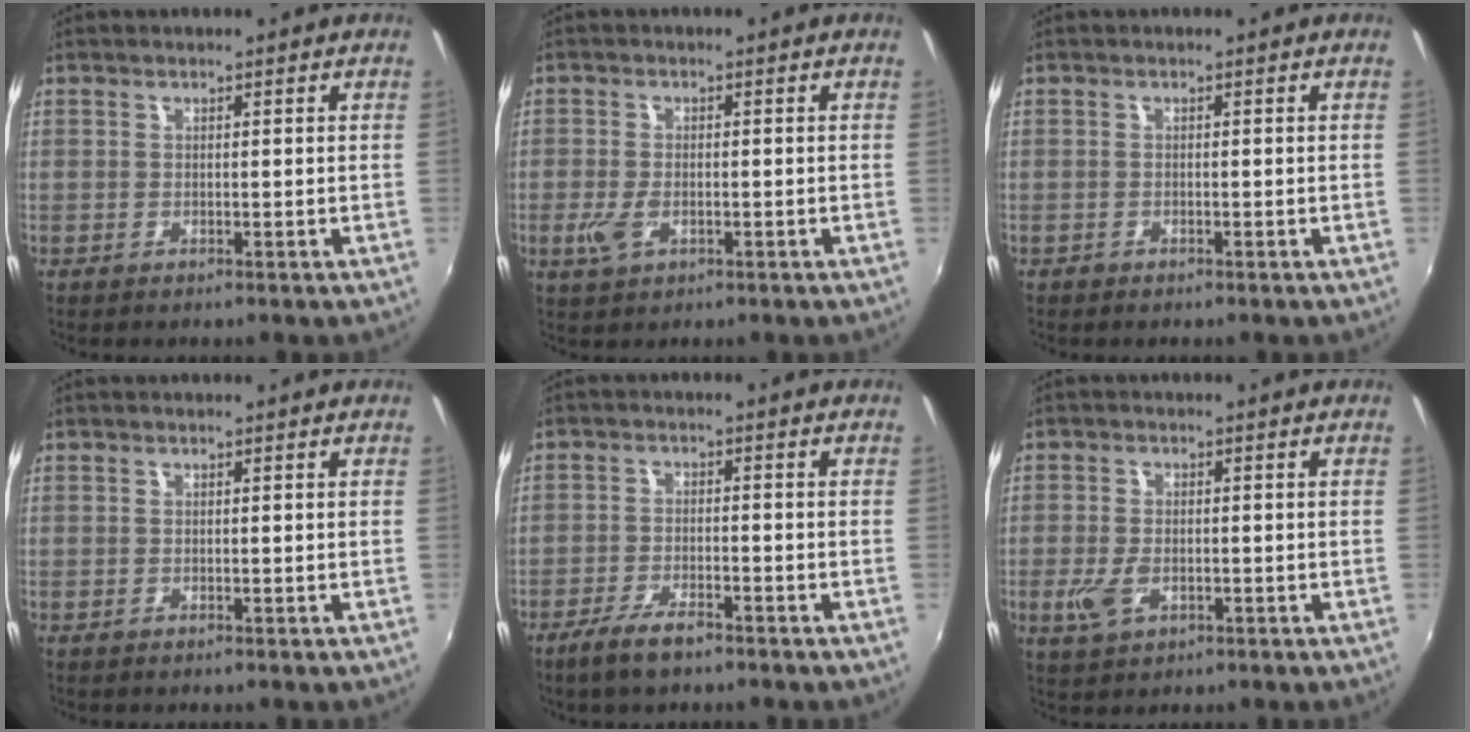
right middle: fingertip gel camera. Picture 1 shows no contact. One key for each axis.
{"total": 3.9, "fx": -1.3, "fy": 2.2, "fz": 2.9, "tx": -0.068, "ty": -0.007, "tz": -0.024}
{"total": 0.7, "fx": -0.5, "fy": 0.4, "fz": 0.0, "tx": -0.006, "ty": -0.001, "tz": -0.009}
{"total": 0.0}
{"total": 5.7, "fx": -4.3, "fy": 1.5, "fz": 3.4, "tx": -0.089, "ty": -0.010, "tz": -0.081}
{"total": 4.8, "fx": -1.5, "fy": 2.9, "fz": 3.5, "tx": -0.082, "ty": -0.008, "tz": -0.025}